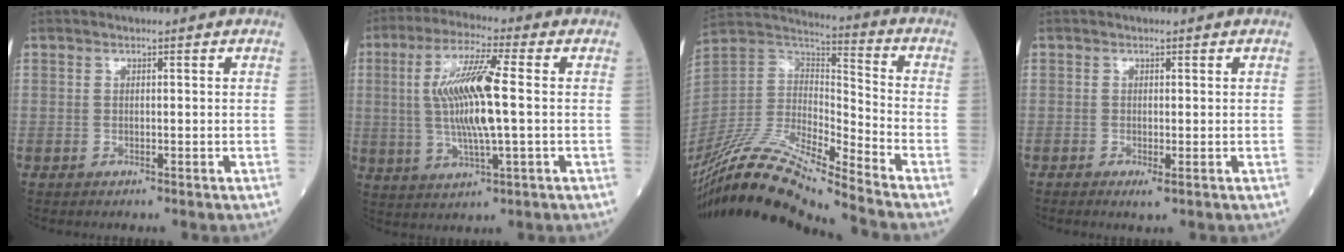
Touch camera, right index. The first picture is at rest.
{"total": 11.9, "force": [0.7, 1.4, 11.8], "torque": [-0.235, 0.005, 0.013]}
{"total": 19.0, "force": [-16.2, 0.0, 9.9], "torque": [-0.206, 0.005, -0.309]}
{"total": 1.2, "force": [-0.5, 0.2, 1.1], "torque": [-0.016, -0.003, -0.009]}